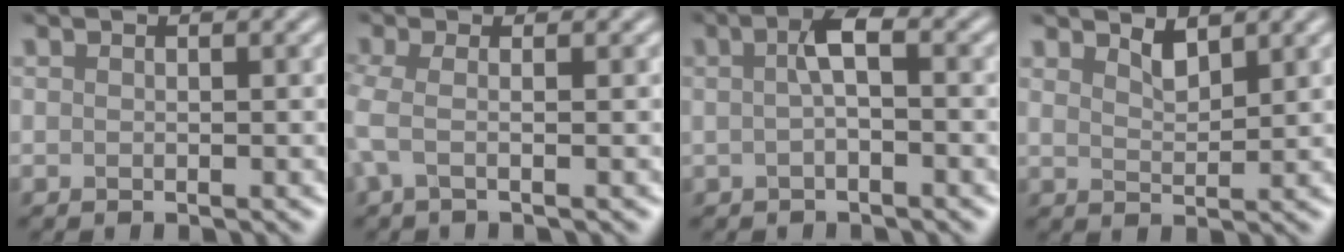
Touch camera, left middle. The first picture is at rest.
{"total": 1.1, "force": [-0.6, -0.2, 1.0], "torque": [-0.040, -0.004, -0.005]}
{"total": 1.3, "force": [0.0, -0.2, 1.2], "torque": [-0.046, 0.014, 0.014]}
{"total": 1.5, "force": [1.4, -0.3, -0.3], "torque": [-0.014, 0.008, 0.042]}